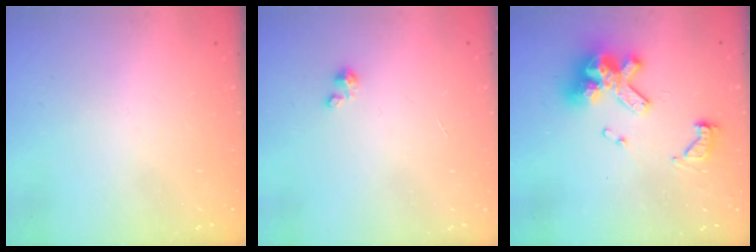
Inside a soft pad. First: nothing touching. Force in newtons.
{"total": 1.2, "press": 1.1, "slide": 0.1}
{"total": 12.9, "press": 12.8, "slide": 1.4}